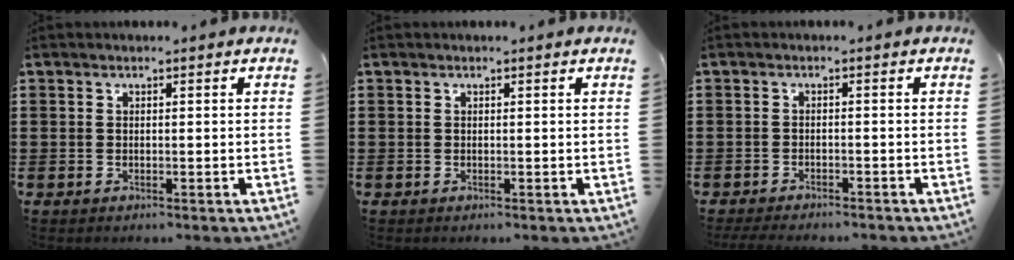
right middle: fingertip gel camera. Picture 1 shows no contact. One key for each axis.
{"total": 0.0}
{"total": 1.9, "fx": -1.8, "fy": 0.1, "fz": 0.1, "tx": -0.006, "ty": -0.002, "tz": -0.038}